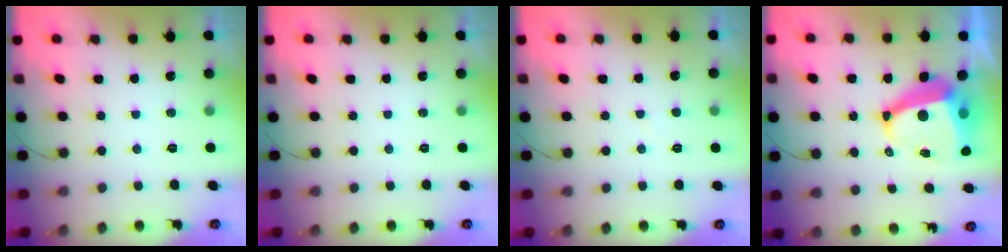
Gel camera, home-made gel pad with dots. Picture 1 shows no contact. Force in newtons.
{"total": 0.0}
{"total": 2.0, "press": 2.0, "slide": 0.3}
{"total": 11.1, "press": 11.0, "slide": 1.2}